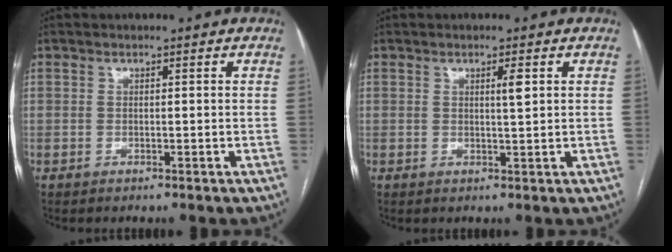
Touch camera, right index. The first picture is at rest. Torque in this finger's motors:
{"motor_torque": [-0.06, 0.11, 0.02, 0.01]}